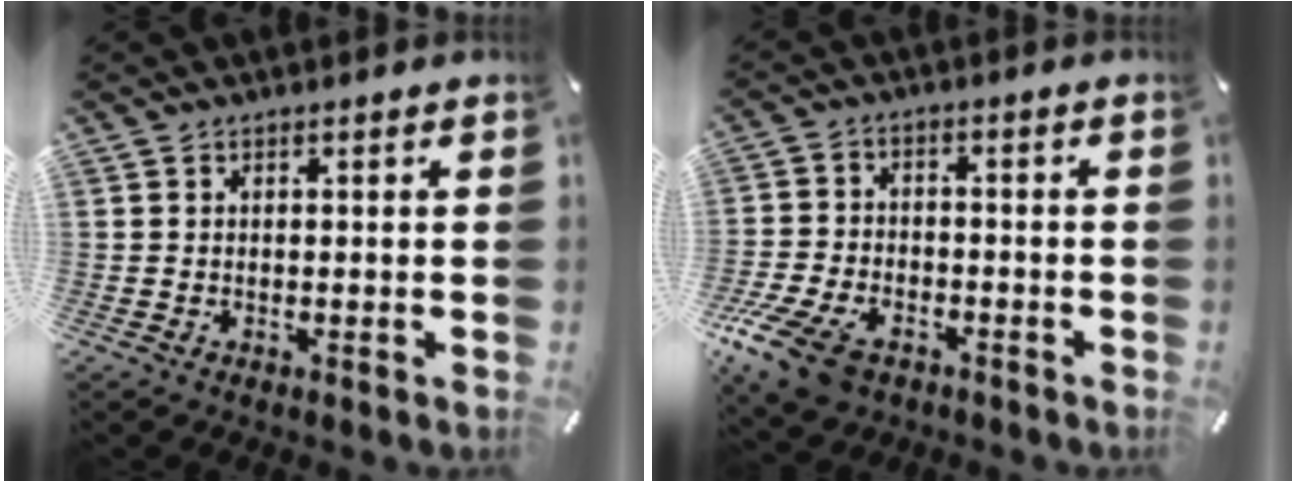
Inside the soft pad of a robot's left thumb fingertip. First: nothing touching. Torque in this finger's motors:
{"motor_torque": [0.28, 2.39, 0.89, 0.61, 0.35]}